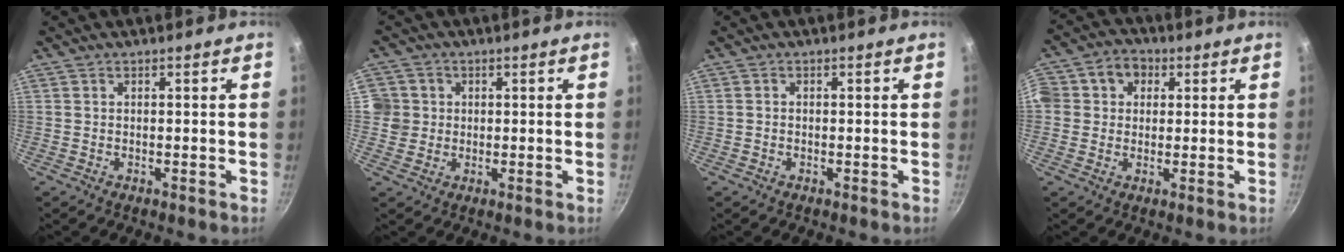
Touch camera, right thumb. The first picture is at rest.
{"total": 8.7, "force": [0.6, 8.0, 3.3], "torque": [-0.024, 0.013, -0.005]}
{"total": 0.5, "force": [-0.2, 0.5, 0.2], "torque": [-0.004, 0.003, -0.003]}
{"total": 8.1, "force": [1.6, 7.2, 3.5], "torque": [-0.037, 0.014, 0.008]}